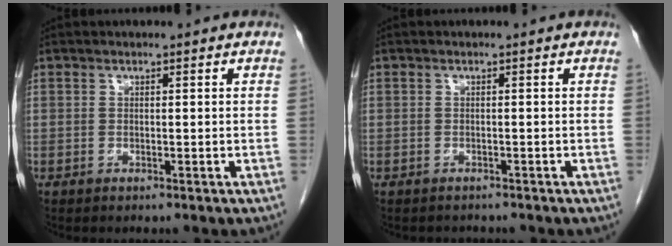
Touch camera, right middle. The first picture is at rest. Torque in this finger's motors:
{"motor_torque": [-1.25, -0.18, -0.70, -0.12]}